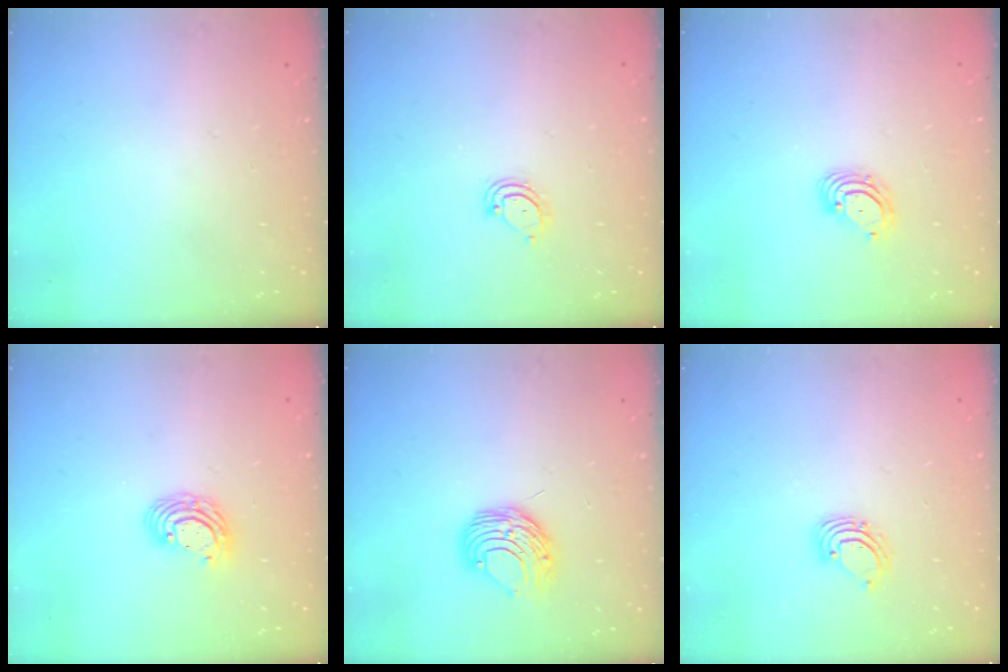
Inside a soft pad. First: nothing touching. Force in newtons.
{"total": 5.3, "press": 5.3, "slide": 0.4}
{"total": 3.7, "press": 3.7, "slide": 0.1}
{"total": 7.3, "press": 7.1, "slide": 1.3}
{"total": 8.8, "press": 8.8, "slide": 0.8}
{"total": 2.6, "press": 2.6, "slide": 0.2}